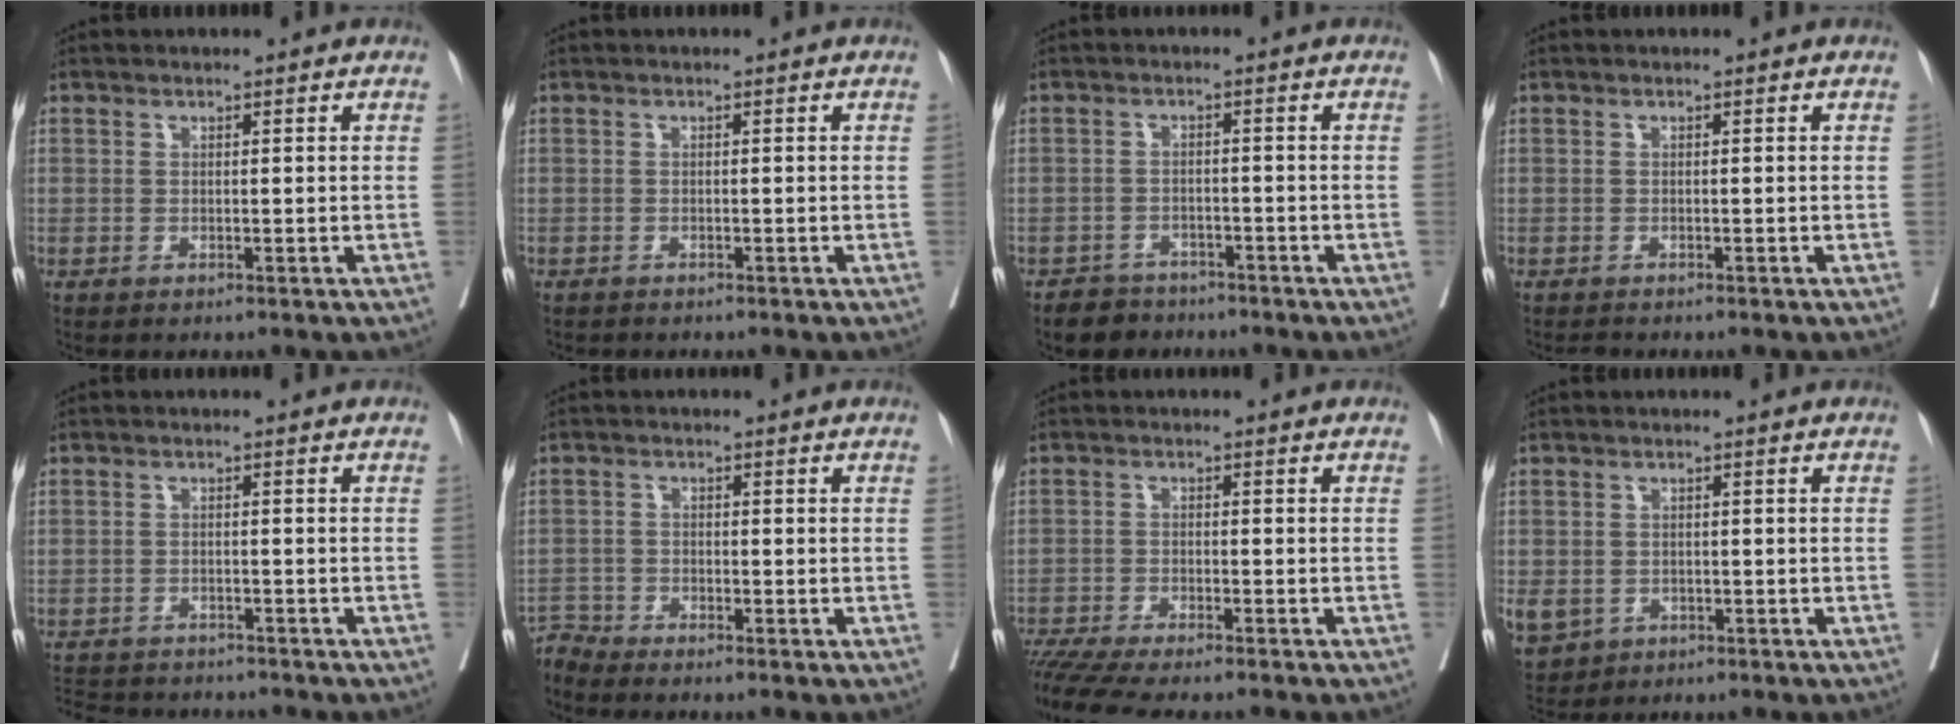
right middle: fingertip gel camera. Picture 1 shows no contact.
{"total": 0.9, "force": [-0.8, 0.3, 0.2], "torque": [-0.013, -0.002, -0.017]}
{"total": 4.5, "force": [-3.8, 2.4, 0.4], "torque": [-0.009, 0.002, -0.064]}
{"total": 0.8, "force": [-0.8, 0.1, 0.1], "torque": [-0.008, -0.005, -0.013]}
{"total": 11.3, "force": [-10.3, 3.1, 3.6], "torque": [-0.084, -0.002, -0.144]}
{"total": 3.1, "force": [-2.9, -0.7, -0.8], "torque": [0.016, -0.013, -0.058]}
{"total": 12.5, "force": [-11.0, 0.8, 5.9], "torque": [-0.093, -0.015, -0.174]}
{"total": 13.3, "force": [-5.3, 10.9, 5.4], "torque": [-0.175, -0.010, -0.069]}